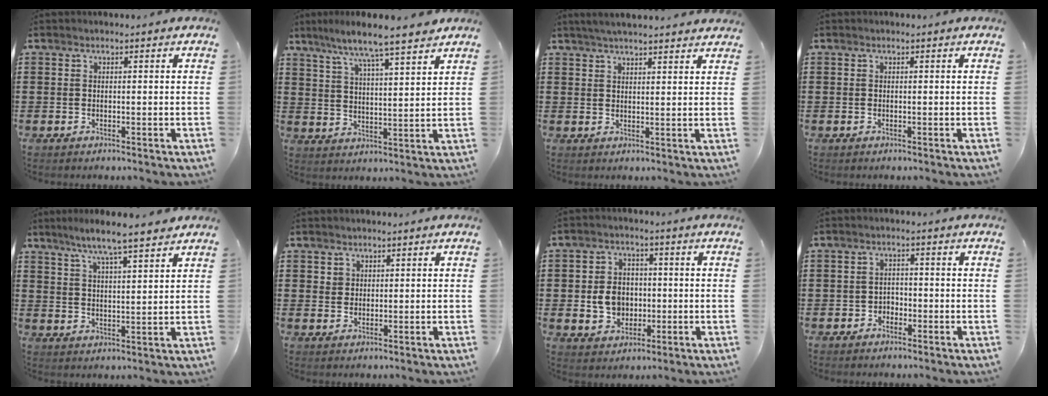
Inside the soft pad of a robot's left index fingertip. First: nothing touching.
{"total": 6.8, "force": [5.9, -0.2, 3.3], "torque": [-0.087, -0.029, 0.099]}
{"total": 3.2, "force": [3.1, -0.2, 0.9], "torque": [-0.024, -0.003, 0.057]}
{"total": 0.0}
{"total": 6.5, "force": [5.6, 0.0, 3.3], "torque": [-0.081, -0.017, 0.097]}
{"total": 1.8, "force": [1.3, 1.3, 0.1], "torque": [-0.007, 0.004, 0.025]}
{"total": 5.9, "force": [-0.4, 5.0, 3.0], "torque": [-0.053, 0.006, -0.010]}
{"total": 1.8, "force": [-1.3, 1.2, 0.1], "torque": [-0.010, 0.001, -0.032]}